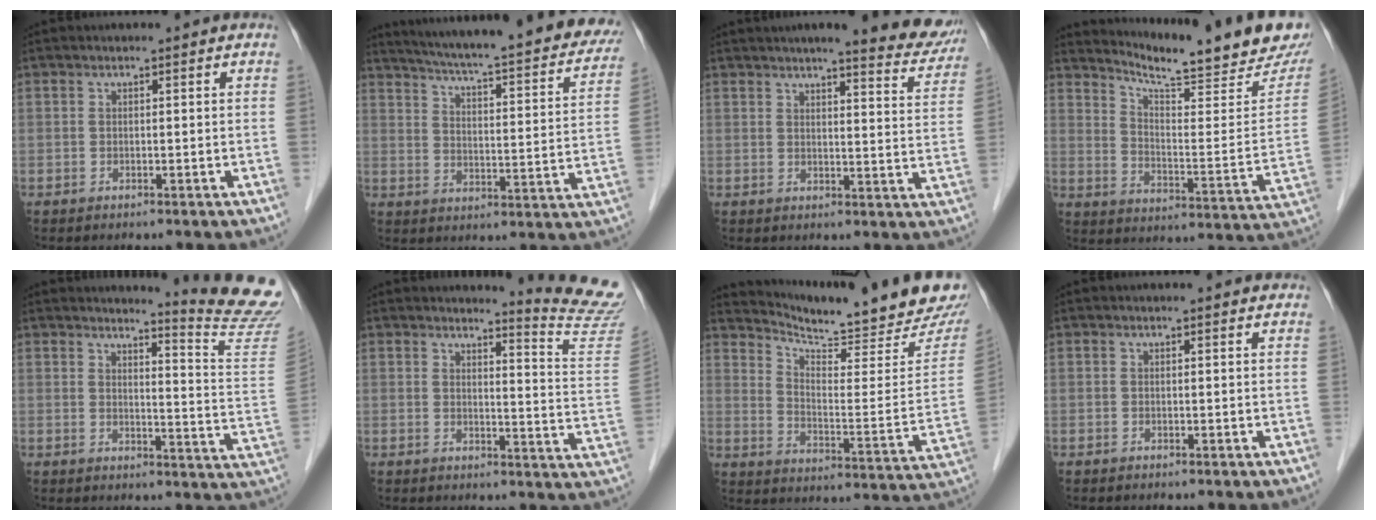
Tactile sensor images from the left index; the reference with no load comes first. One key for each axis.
{"total": 29.2, "fx": 25.2, "fy": 4.3, "fz": 14.0, "tx": -0.217, "ty": -0.045, "tz": 0.309}
{"total": 12.5, "fx": 10.9, "fy": 1.3, "fz": 5.9, "tx": -0.056, "ty": -0.017, "tz": 0.113}
{"total": 19.7, "fx": 17.7, "fy": 1.3, "fz": 8.6, "tx": -0.134, "ty": -0.065, "tz": 0.237}
{"total": 13.1, "fx": 12.8, "fy": -2.2, "fz": 2.0, "tx": -0.025, "ty": -0.133, "tz": 0.130}
{"total": 11.8, "fx": 11.6, "fy": -1.9, "fz": 0.7, "tx": -0.010, "ty": -0.127, "tz": 0.114}
{"total": 20.4, "fx": 19.2, "fy": 0.9, "fz": 6.8, "tx": -0.111, "ty": -0.084, "tz": 0.255}
{"total": 1.4, "fx": 1.3, "fy": 0.2, "fz": 0.3, "tx": -0.012, "ty": 0.001, "tz": 0.008}